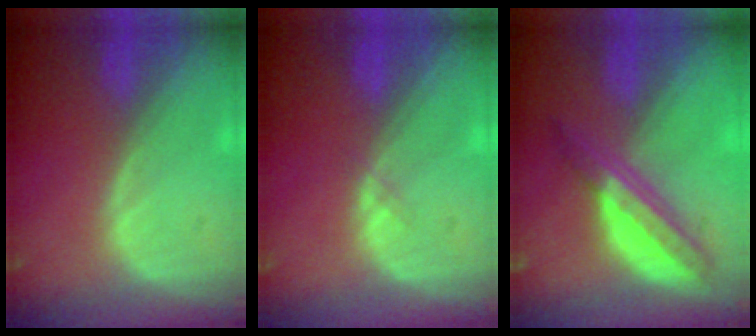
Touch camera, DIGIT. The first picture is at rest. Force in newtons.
{"total": 0.6, "press": 0.5, "slide": 0.2}
{"total": 6.5, "press": 5.7, "slide": 3.1}